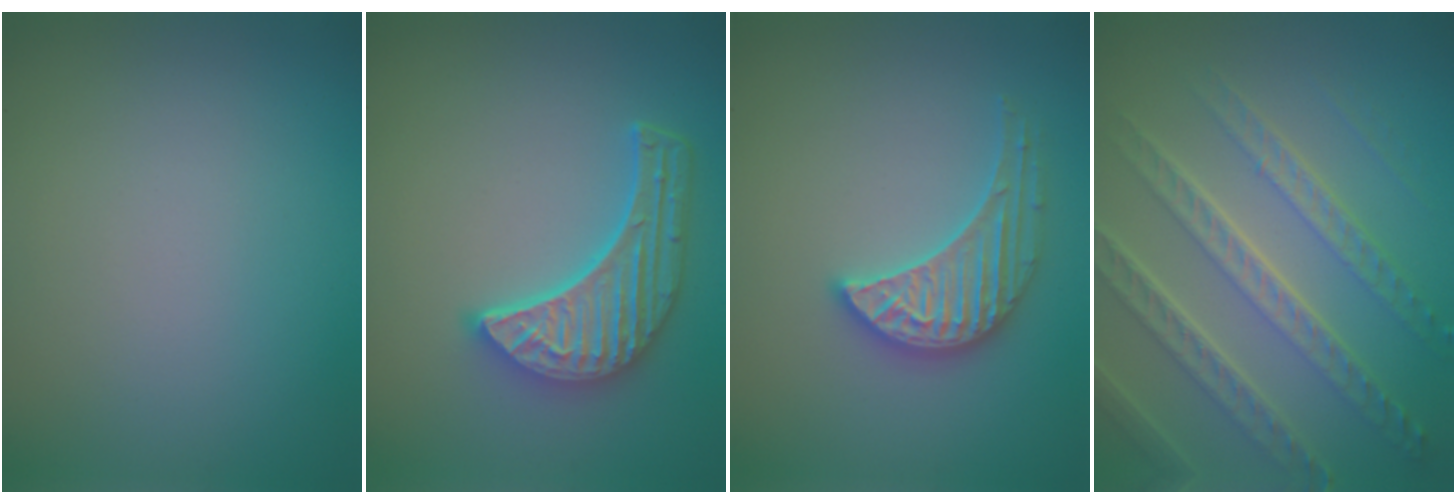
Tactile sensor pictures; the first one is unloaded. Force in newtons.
{"total": 5.7, "press": 4.5, "slide": 3.5}
{"total": 3.3, "press": 3.3, "slide": 0.4}
{"total": 7.2, "press": 5.2, "slide": 5.1}